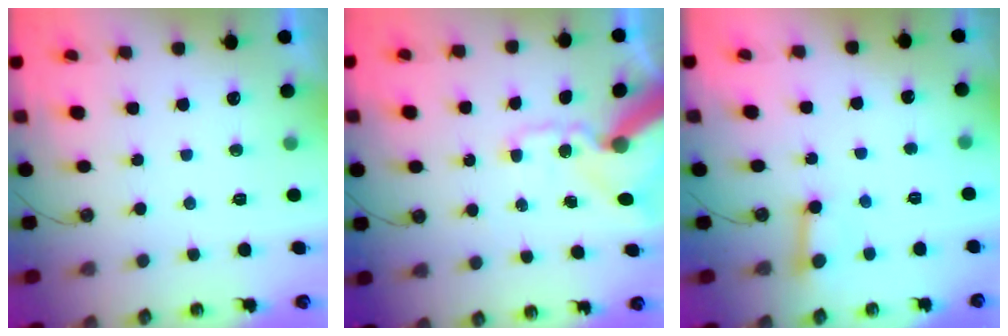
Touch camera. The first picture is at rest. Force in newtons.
{"total": 15.3, "press": 15.1, "slide": 2.4}
{"total": 4.1, "press": 4.1, "slide": 0.3}